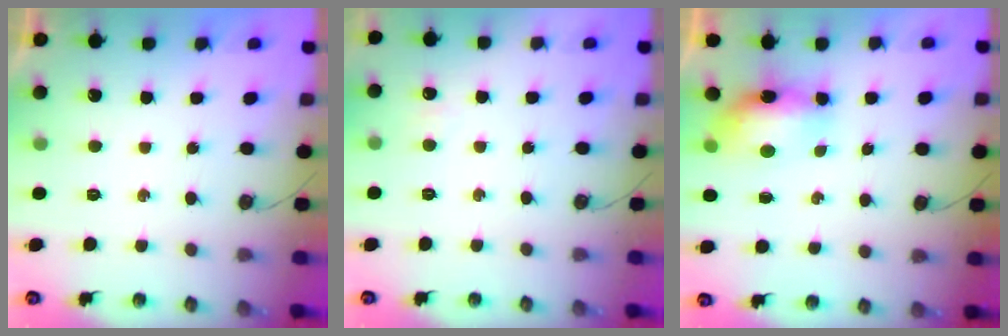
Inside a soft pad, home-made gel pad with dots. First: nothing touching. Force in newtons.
{"total": 2.9, "press": 2.5, "slide": 1.6}
{"total": 7.4, "press": 7.4, "slide": 0.7}